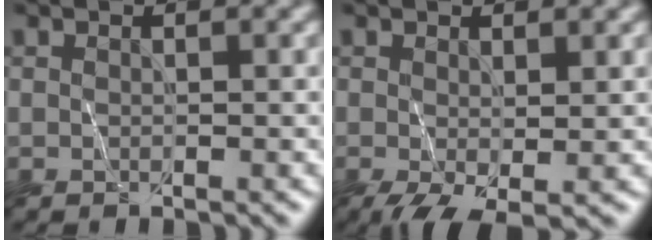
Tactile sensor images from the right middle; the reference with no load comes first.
{"total": 3.9, "force": [-1.7, 1.8, 3.1], "torque": [-0.076, -0.014, -0.027]}